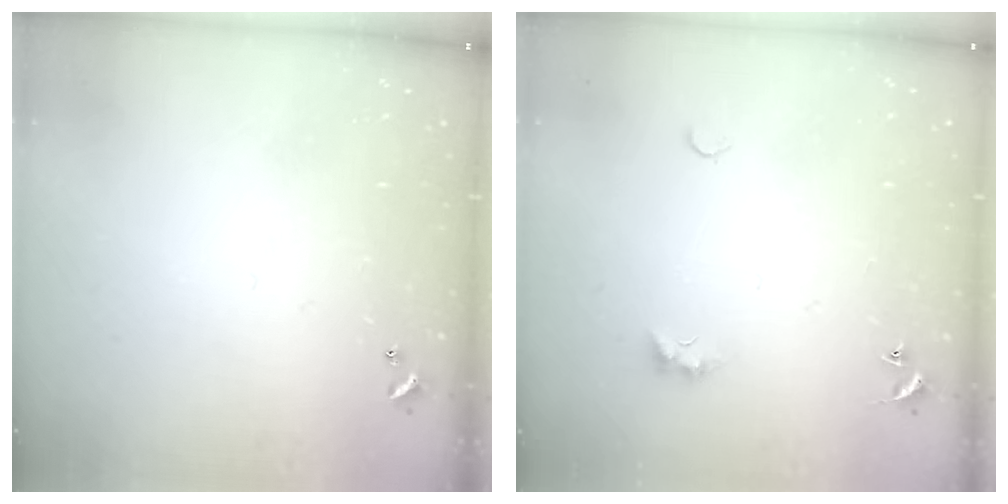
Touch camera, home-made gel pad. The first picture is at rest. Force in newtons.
{"total": 1.9, "press": 1.9, "slide": 0.5}